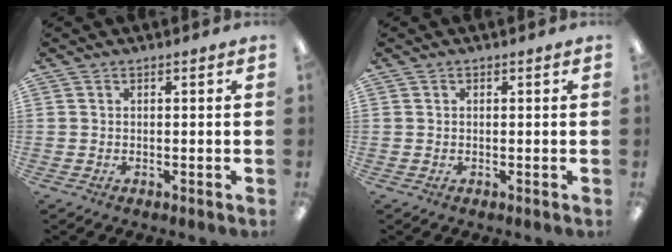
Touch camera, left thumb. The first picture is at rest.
{"total": 0.0}